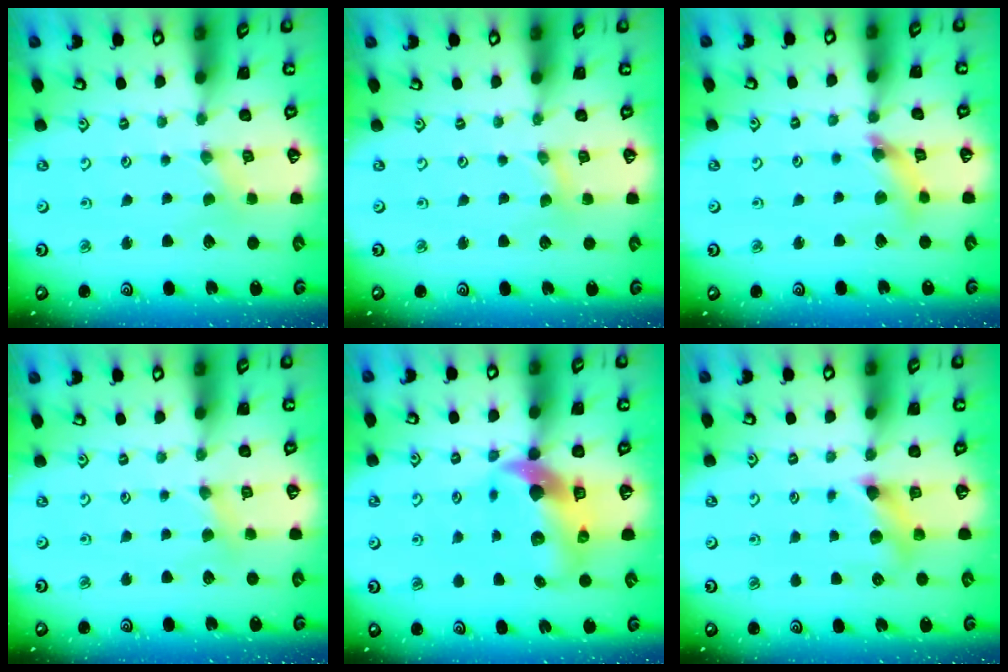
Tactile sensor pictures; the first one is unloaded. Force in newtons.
{"total": 0.7, "press": 0.6, "slide": 0.2}
{"total": 7.7, "press": 7.7, "slide": 0.7}
{"total": 2.5, "press": 2.5, "slide": 0.3}
{"total": 11.3, "press": 11.2, "slide": 1.8}
{"total": 6.9, "press": 6.8, "slide": 0.7}